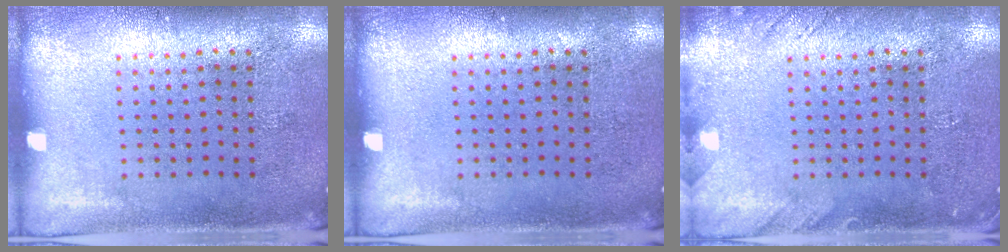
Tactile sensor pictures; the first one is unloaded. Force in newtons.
{"total": 0.0}
{"total": 1.5, "press": 1.5, "slide": 0.2}